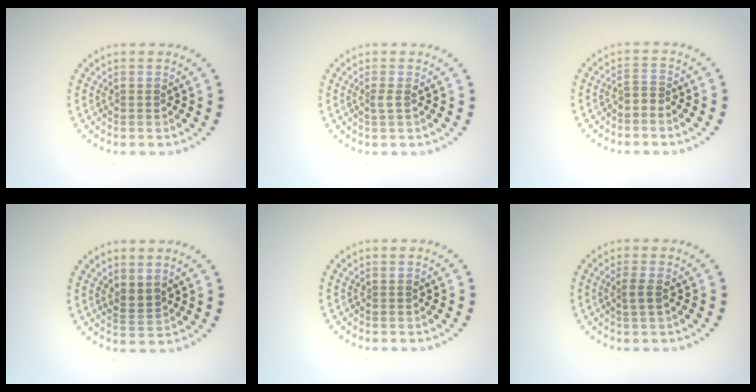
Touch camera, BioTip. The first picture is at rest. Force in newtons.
{"total": 0.8, "press": 0.6, "slide": 0.6}
{"total": 0.8, "press": 0.6, "slide": 0.6}
{"total": 1.6, "press": 1.3, "slide": 0.9}
{"total": 0.0}
{"total": 1.3, "press": 1.1, "slide": 0.7}